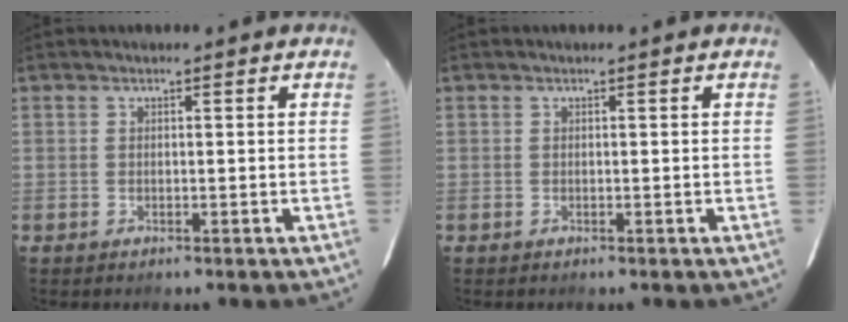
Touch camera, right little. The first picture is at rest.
{"total": 0.0}